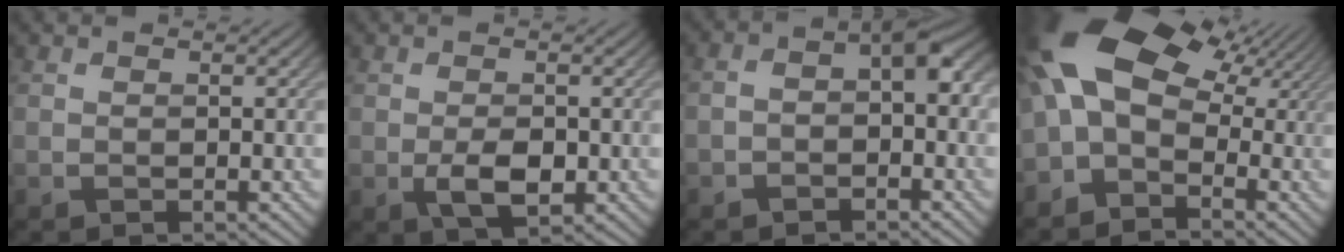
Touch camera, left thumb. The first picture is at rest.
{"total": 3.4, "force": [-0.9, 1.8, 2.7], "torque": [-0.053, -0.009, -0.014]}
{"total": 4.5, "force": [-1.1, 2.5, 3.6], "torque": [-0.052, 0.006, -0.027]}
{"total": 12.1, "force": [0.9, 7.5, 9.4], "torque": [-0.198, 0.010, 0.002]}